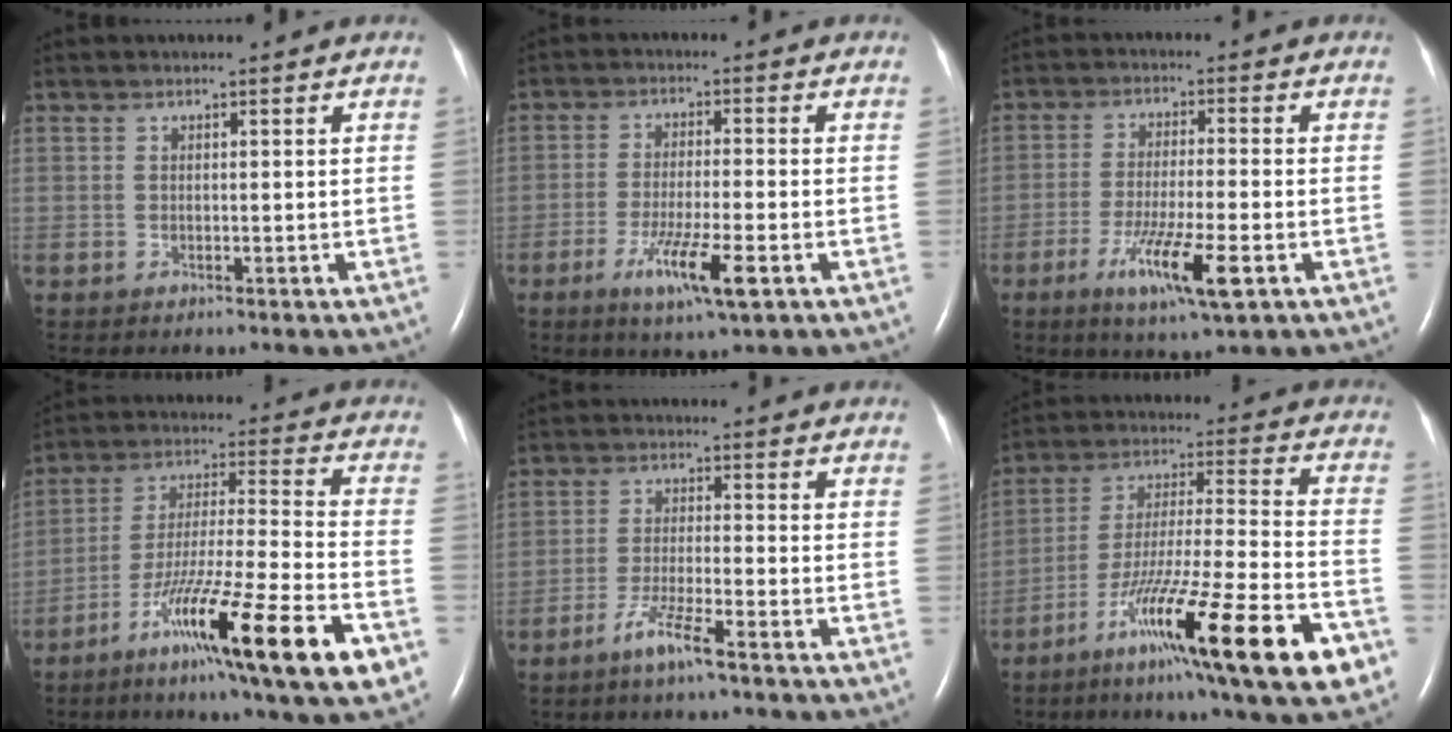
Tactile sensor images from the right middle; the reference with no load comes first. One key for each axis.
{"total": 7.9, "fx": -3.6, "fy": 0.4, "fz": 7.0, "tx": -0.133, "ty": -0.018, "tz": -0.059}
{"total": 9.4, "fx": -4.1, "fy": 0.5, "fz": 8.4, "tx": -0.156, "ty": -0.023, "tz": -0.068}
{"total": 19.9, "fx": -10.3, "fy": 0.2, "fz": 17.1, "tx": -0.280, "ty": -0.044, "tz": -0.177}
{"total": 5.1, "fx": -3.5, "fy": -0.1, "fz": 3.8, "tx": -0.081, "ty": -0.009, "tz": -0.069}
{"total": 22.7, "fx": -12.1, "fy": 1.0, "fz": 19.2, "tx": -0.290, "ty": -0.044, "tz": -0.204}